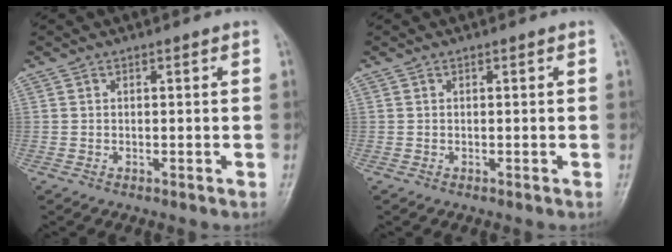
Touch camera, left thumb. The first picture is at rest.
{"total": 0.0}